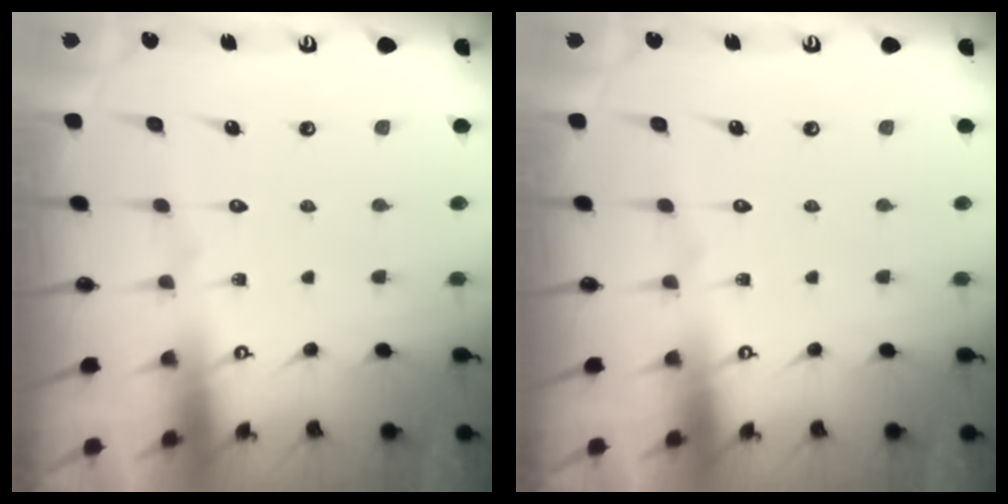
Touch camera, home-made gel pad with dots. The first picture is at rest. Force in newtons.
{"total": 0.0}